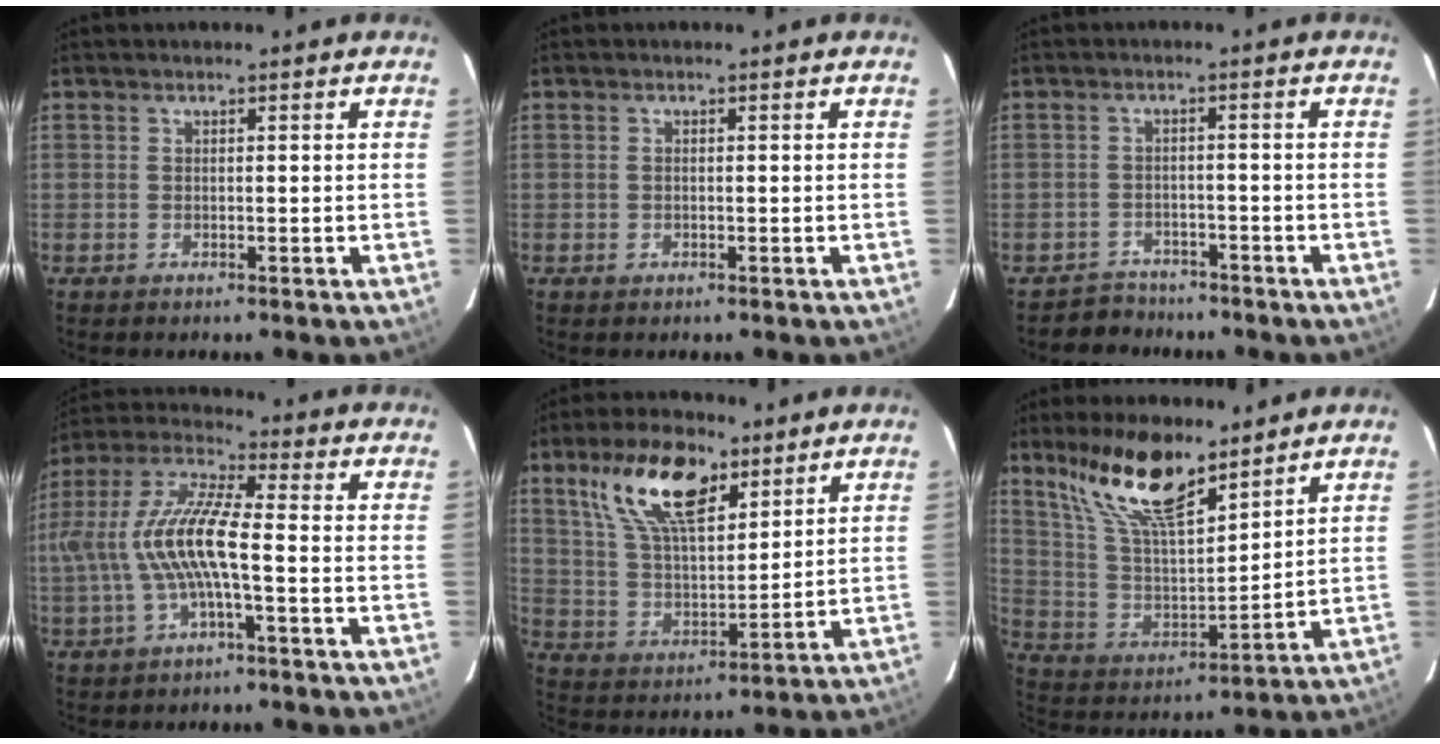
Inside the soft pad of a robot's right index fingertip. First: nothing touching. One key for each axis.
{"total": 0.5, "fx": 0.0, "fy": 0.4, "fz": 0.3, "tx": -0.006, "ty": 0.001, "tz": 0.000}
{"total": 4.3, "fx": -3.6, "fy": 2.1, "fz": -1.0, "tx": 0.008, "ty": 0.015, "tz": -0.059}
{"total": 13.3, "fx": -1.8, "fy": 2.8, "fz": 12.9, "tx": -0.255, "ty": 0.006, "tz": -0.033}
{"total": 15.3, "fx": 8.9, "fy": 6.6, "fz": 10.5, "tx": -0.194, "ty": 0.018, "tz": 0.170}
{"total": 16.1, "fx": 11.7, "fy": 4.9, "fz": 10.0, "tx": -0.193, "ty": 0.009, "tz": 0.233}